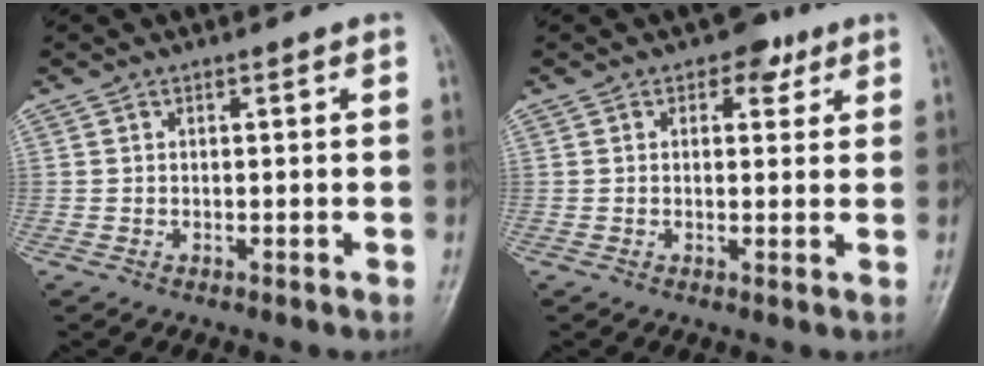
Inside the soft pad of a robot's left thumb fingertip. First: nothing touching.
{"total": 3.6, "force": [1.9, 2.5, 1.9], "torque": [-0.001, -0.003, 0.020]}